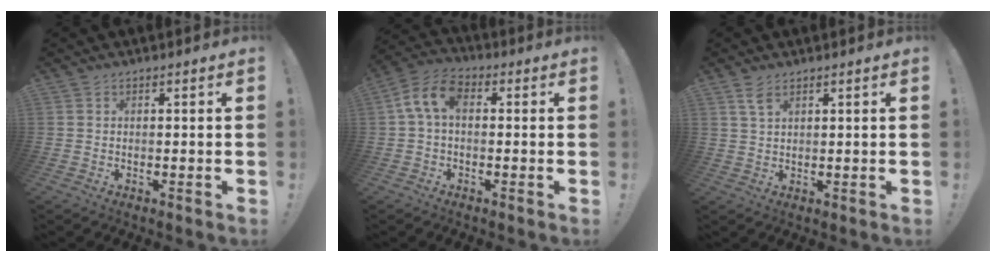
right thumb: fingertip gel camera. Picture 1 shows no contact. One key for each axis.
{"total": 9.0, "fx": 1.5, "fy": 5.3, "fz": 7.1, "tx": -0.145, "ty": 0.006, "tz": 0.030}
{"total": 3.9, "fx": 2.4, "fy": 1.6, "fz": 2.6, "tx": -0.041, "ty": -0.011, "tz": 0.042}